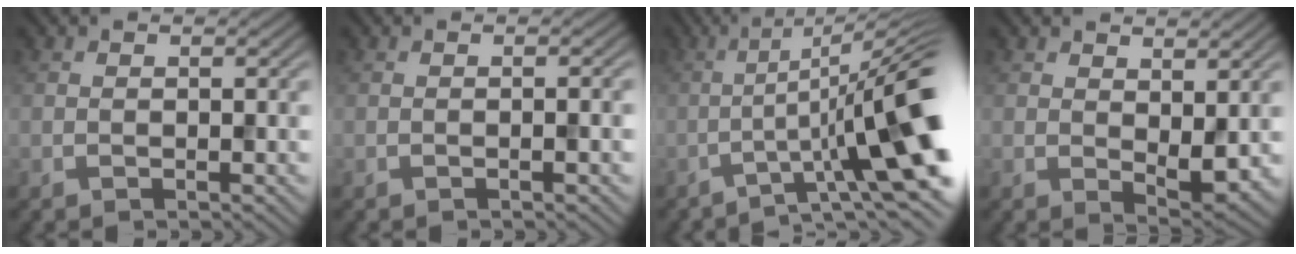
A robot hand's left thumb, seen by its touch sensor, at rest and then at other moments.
{"total": 1.1, "force": [-0.2, 0.1, 1.1], "torque": [-0.015, 0.002, -0.005]}
{"total": 14.6, "force": [-3.8, 2.6, 13.9], "torque": [-0.184, 0.006, -0.054]}
{"total": 3.6, "force": [1.4, 1.8, 2.9], "torque": [-0.047, -0.010, 0.029]}